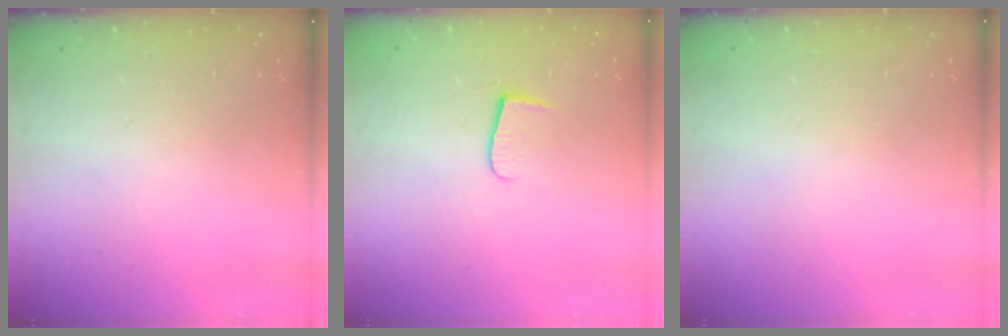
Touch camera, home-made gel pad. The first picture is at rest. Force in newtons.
{"total": 4.8, "press": 4.8, "slide": 0.6}
{"total": 0.5, "press": 0.5, "slide": 0.1}